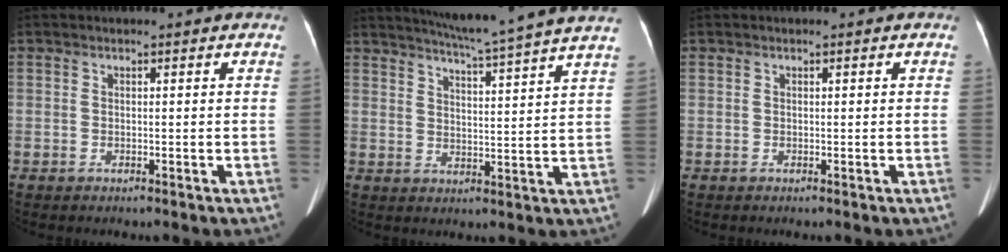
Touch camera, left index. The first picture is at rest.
{"total": 15.6, "force": [13.8, -2.0, 7.1], "torque": [-0.120, -0.027, 0.174]}
{"total": 0.0}